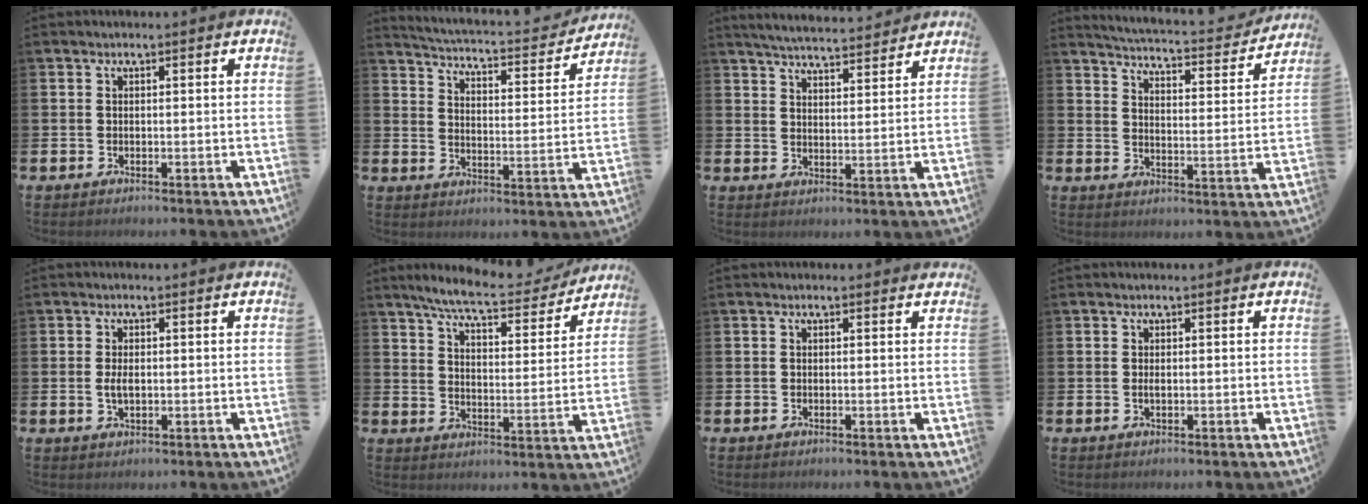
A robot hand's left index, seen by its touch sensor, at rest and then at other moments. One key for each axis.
{"total": 3.9, "fx": 3.8, "fy": 0.4, "fz": 0.8, "tx": -0.029, "ty": -0.043, "tz": 0.053}
{"total": 5.2, "fx": 5.2, "fy": 0.2, "fz": 0.7, "tx": -0.023, "ty": -0.035, "tz": 0.090}
{"total": 4.2, "fx": 4.1, "fy": 0.2, "fz": 0.9, "tx": -0.030, "ty": -0.041, "tz": 0.061}
{"total": 2.2, "fx": -0.2, "fy": 1.1, "fz": 1.9, "tx": -0.034, "ty": 0.002, "tz": -0.005}
{"total": 7.8, "fx": 7.2, "fy": 0.8, "fz": 3.0, "tx": -0.078, "ty": -0.041, "tz": 0.122}
{"total": 0.0}
{"total": 0.6, "fx": -0.1, "fy": 0.2, "fz": 0.6, "tx": -0.008, "ty": -0.001, "tz": -0.003}